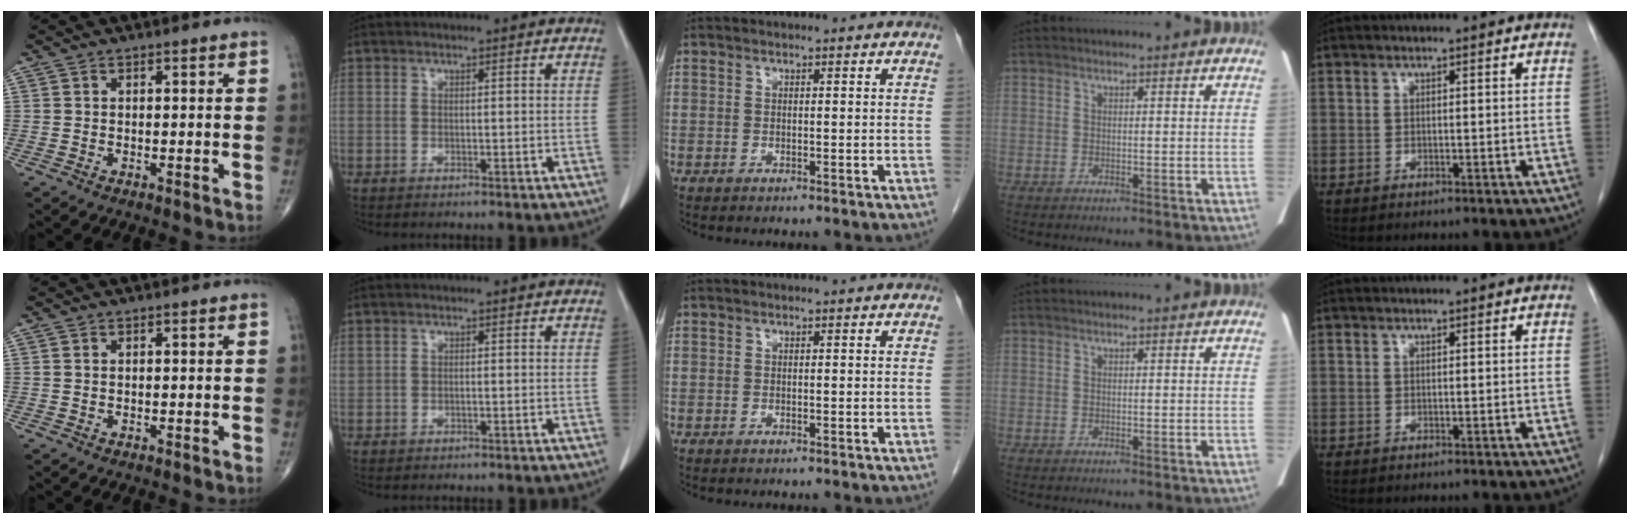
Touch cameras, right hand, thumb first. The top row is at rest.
{"index": {"total": 0.7, "force": [0.1, 0.5, 0.4], "torque": [-0.014, 0.006, 0.008]}}